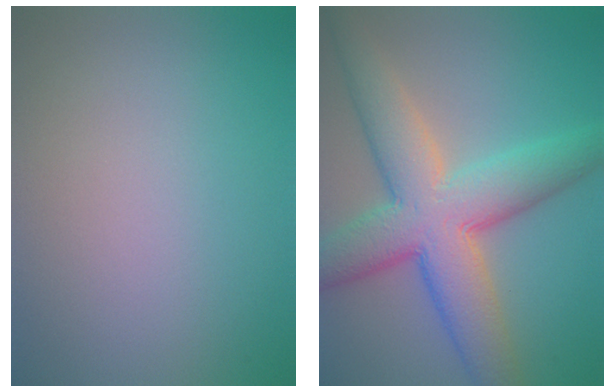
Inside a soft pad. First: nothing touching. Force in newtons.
{"total": 9.9, "press": 9.9, "slide": 0.5}